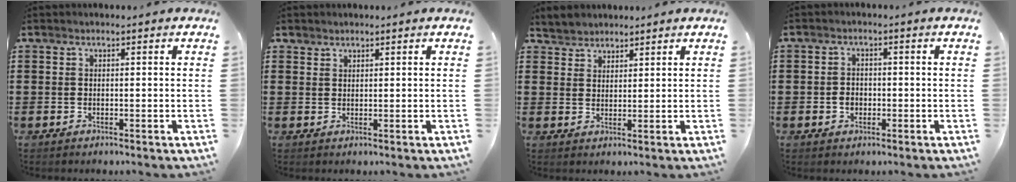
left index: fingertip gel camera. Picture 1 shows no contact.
{"total": 1.3, "force": [1.2, 0.4, 0.1], "torque": [-0.004, 0.001, 0.025]}
{"total": 2.4, "force": [2.2, 0.8, -0.6], "torque": [0.003, 0.002, 0.044]}
{"total": 1.9, "force": [-0.6, 1.6, 1.0], "torque": [-0.021, 0.003, -0.014]}